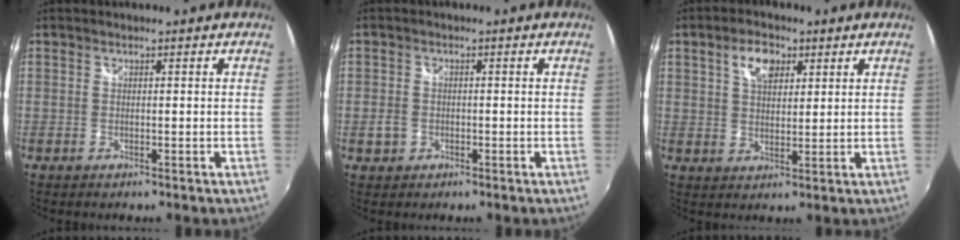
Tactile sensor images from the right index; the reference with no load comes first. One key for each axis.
{"total": 2.4, "fx": -0.7, "fy": 2.2, "fz": 0.7, "tx": -0.017, "ty": 0.005, "tz": -0.010}
{"total": 6.0, "fx": 2.9, "fy": 3.5, "fz": 4.0, "tx": -0.065, "ty": 0.015, "tz": 0.052}